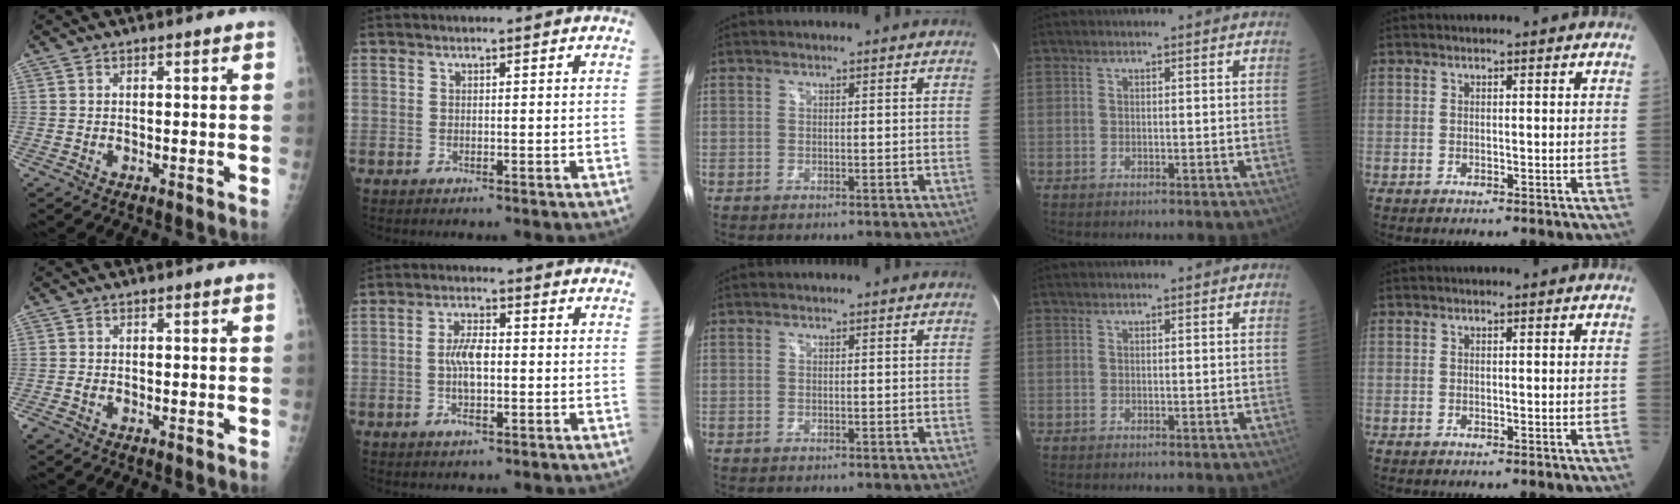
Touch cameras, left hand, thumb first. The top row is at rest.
{"thumb": {"total": 1.5, "force": [-0.8, 0.8, 0.9], "torque": [-0.026, 0.000, -0.016]}, "index": {"total": 5.4, "force": [-0.6, 2.0, 5.0], "torque": [-0.107, 0.005, -0.013]}}